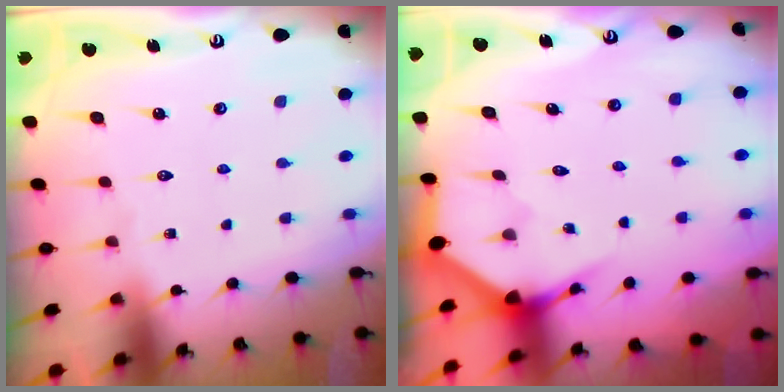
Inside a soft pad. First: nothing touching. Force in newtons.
{"total": 3.4, "press": 3.4, "slide": 0.1}